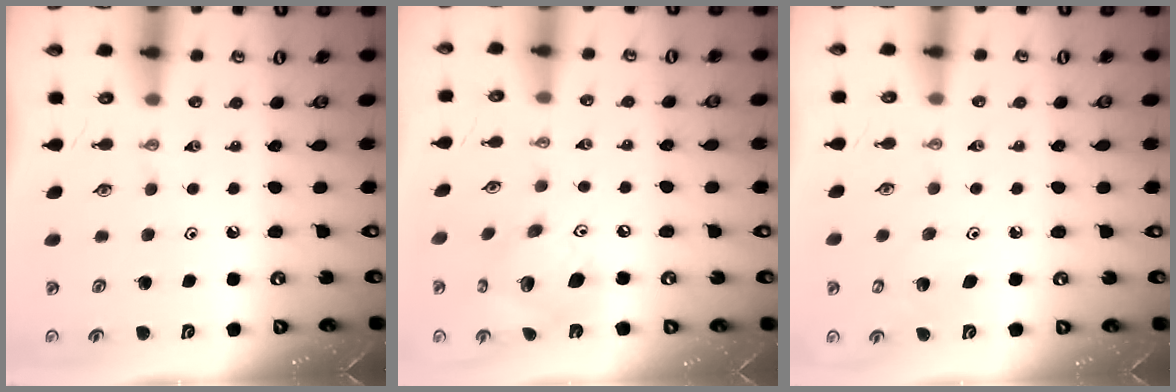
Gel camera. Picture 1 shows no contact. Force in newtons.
{"total": 16.8, "press": 16.4, "slide": 3.4}
{"total": 4.6, "press": 4.6, "slide": 0.3}